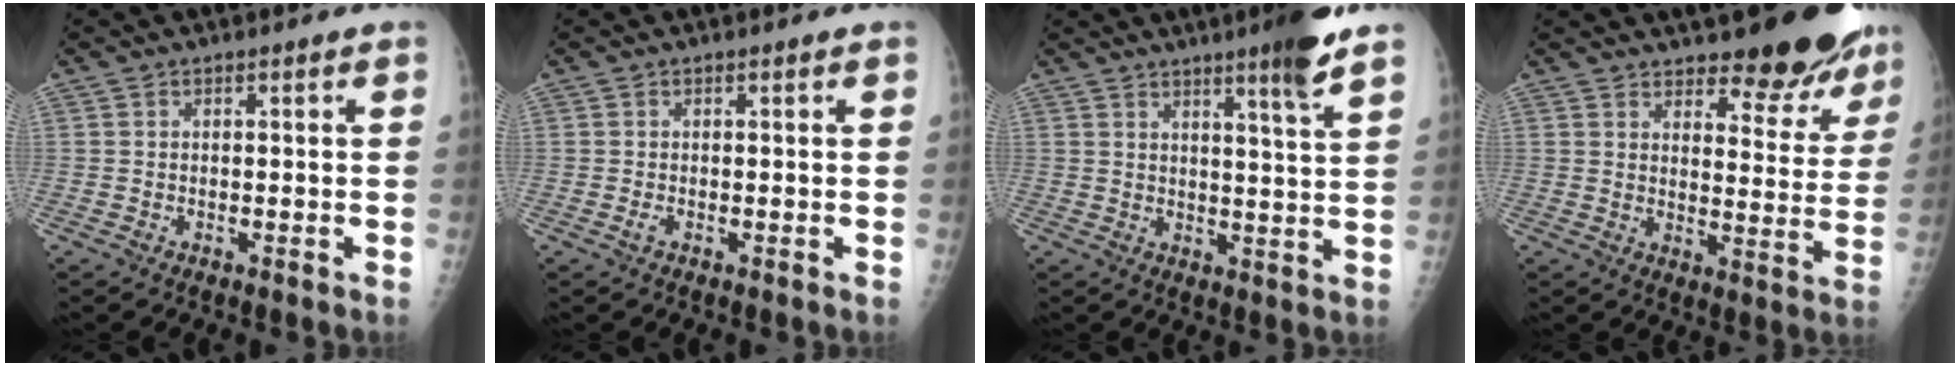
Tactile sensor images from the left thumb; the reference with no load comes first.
{"total": 0.9, "force": [0.2, 0.3, 0.8], "torque": [-0.018, 0.004, 0.004]}
{"total": 8.0, "force": [5.5, -0.3, 5.8], "torque": [-0.079, -0.035, 0.078]}
{"total": 14.0, "force": [11.6, 4.5, 6.4], "torque": [-0.037, -0.089, 0.146]}